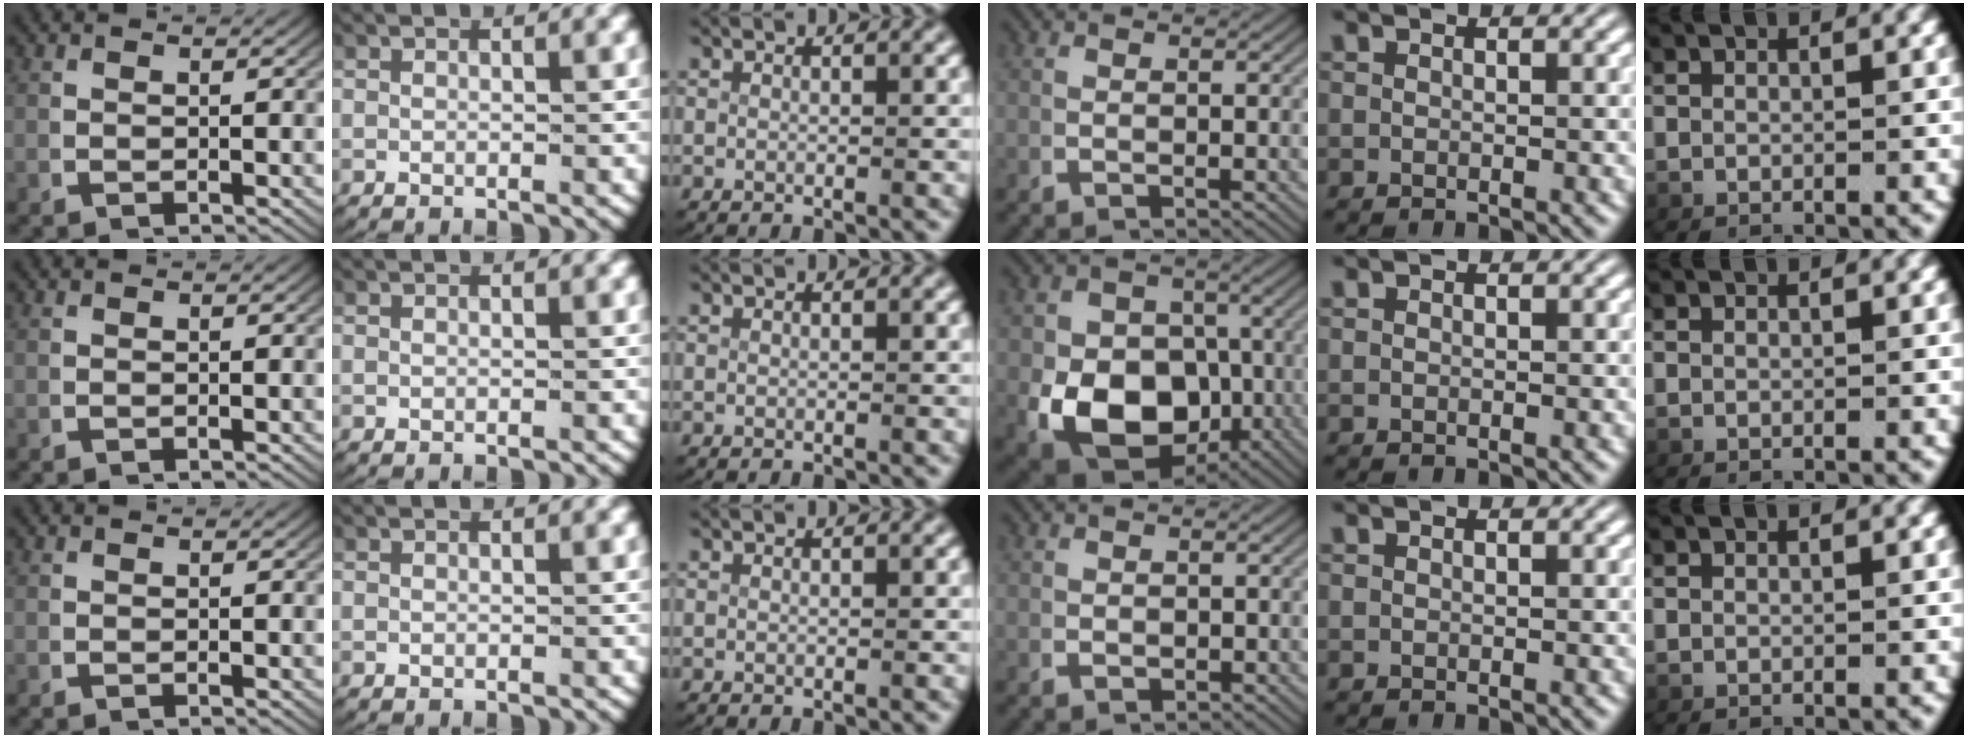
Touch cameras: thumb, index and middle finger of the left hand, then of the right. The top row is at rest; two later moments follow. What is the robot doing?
{"motion": "lift_and_place", "object": "paper towel"}